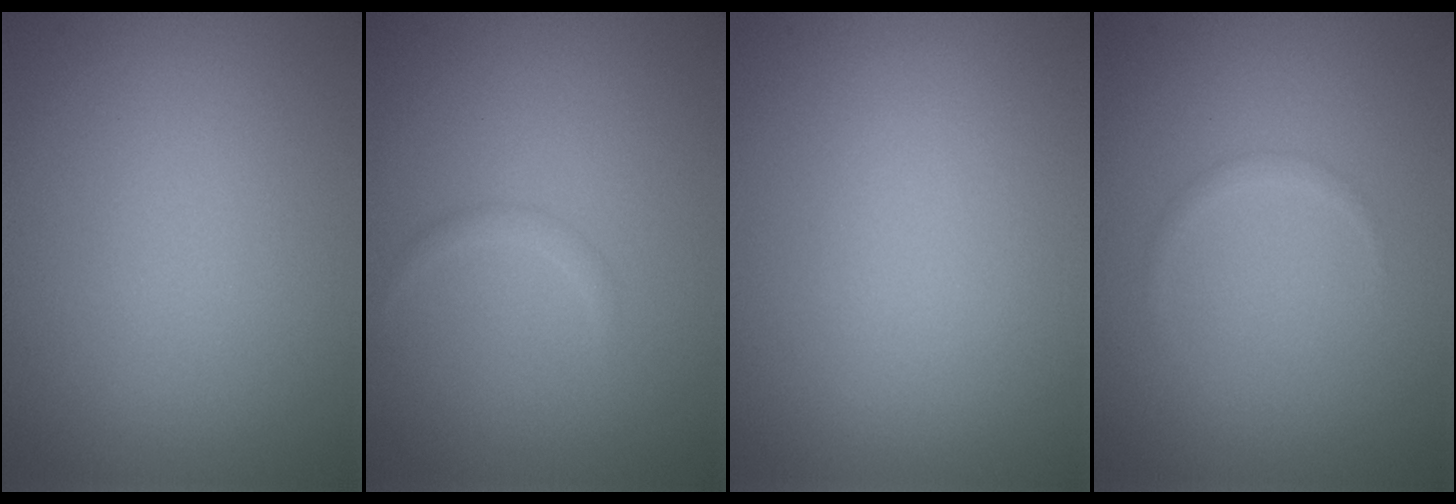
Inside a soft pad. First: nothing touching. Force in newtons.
{"total": 0.7, "press": 0.7, "slide": 0.0}
{"total": 0.0}
{"total": 0.6, "press": 0.6, "slide": 0.0}